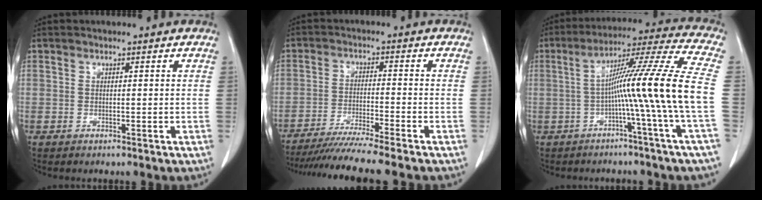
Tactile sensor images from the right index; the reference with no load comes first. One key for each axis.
{"total": 11.4, "fx": -9.9, "fy": -1.1, "fz": 5.7, "tx": -0.082, "ty": -0.025, "tz": -0.157}
{"total": 16.1, "fx": -2.3, "fy": -2.9, "fz": 15.6, "tx": -0.241, "ty": 0.013, "tz": -0.047}